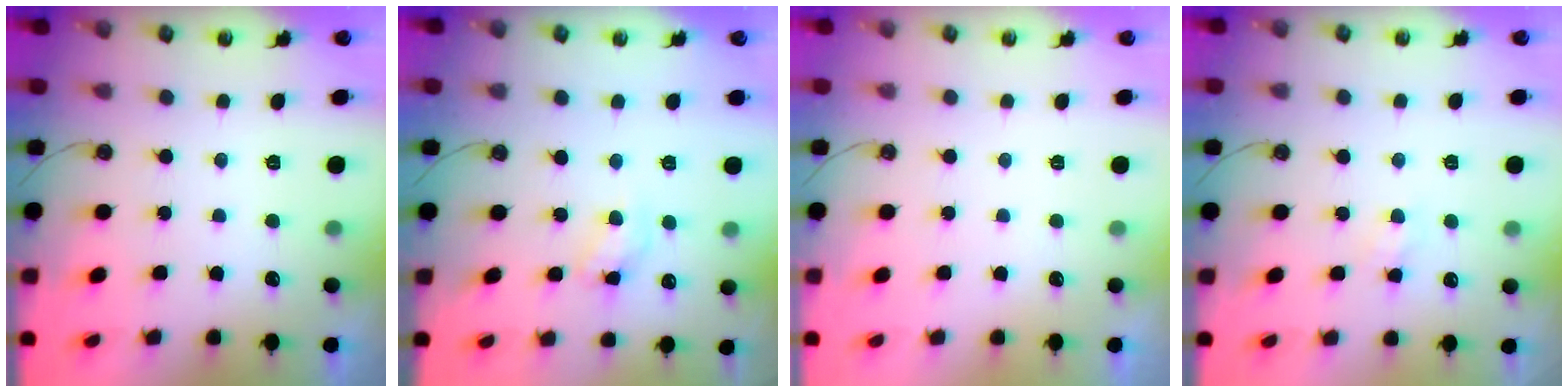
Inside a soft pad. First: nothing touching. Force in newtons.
{"total": 10.3, "press": 10.3, "slide": 0.6}
{"total": 0.0}
{"total": 5.9, "press": 5.8, "slide": 0.7}